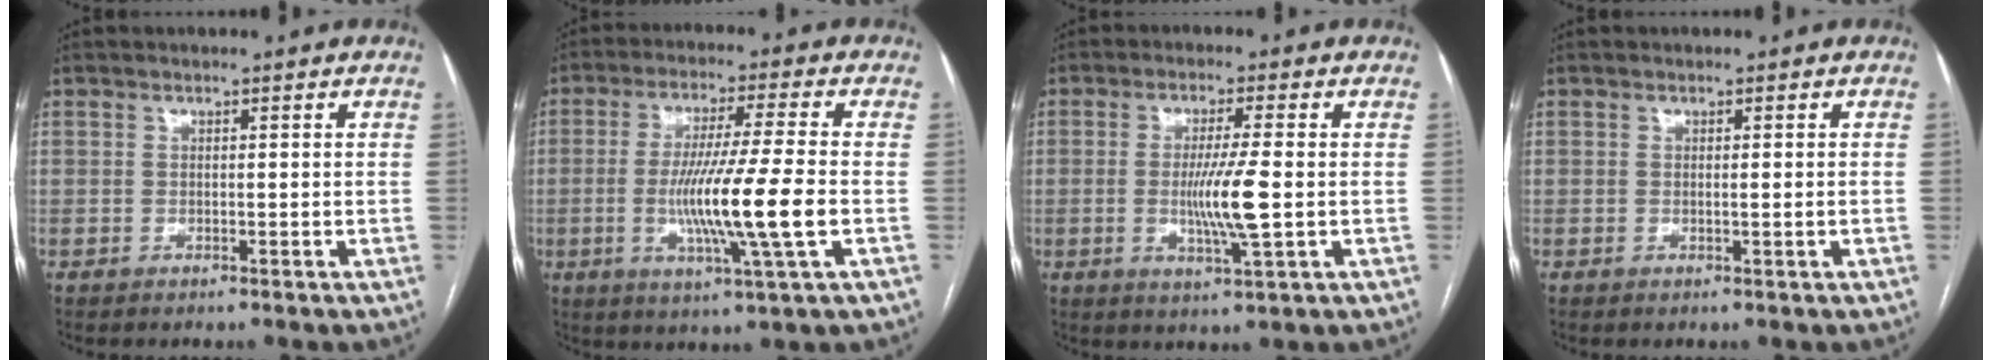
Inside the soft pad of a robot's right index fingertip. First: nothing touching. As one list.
[{"total": 12.8, "force": [-2.4, -0.9, 12.6], "torque": [-0.238, -0.018, -0.047]}, {"total": 7.6, "force": [-0.8, -0.2, 7.6], "torque": [-0.144, -0.015, -0.015]}, {"total": 0.8, "force": [-0.1, -0.2, 0.8], "torque": [-0.013, -0.003, 0.000]}]